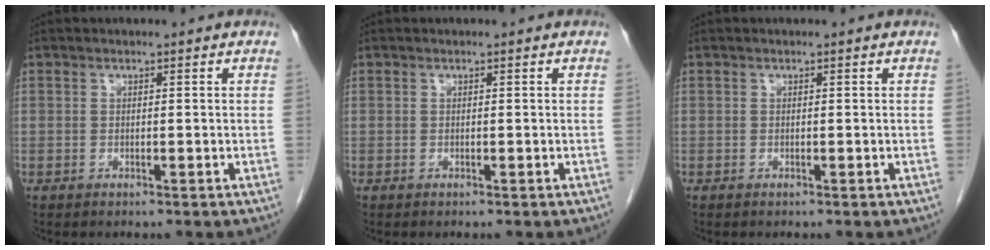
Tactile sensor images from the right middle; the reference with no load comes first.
{"total": 0.0}
{"total": 0.0}